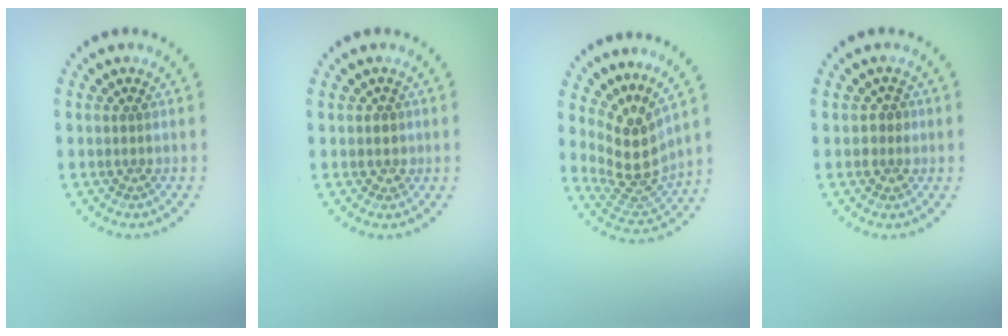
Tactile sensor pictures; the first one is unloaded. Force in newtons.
{"total": 0.8, "press": 0.6, "slide": 0.5}
{"total": 4.3, "press": 3.1, "slide": 3.0}
{"total": 1.3, "press": 1.2, "slide": 0.5}